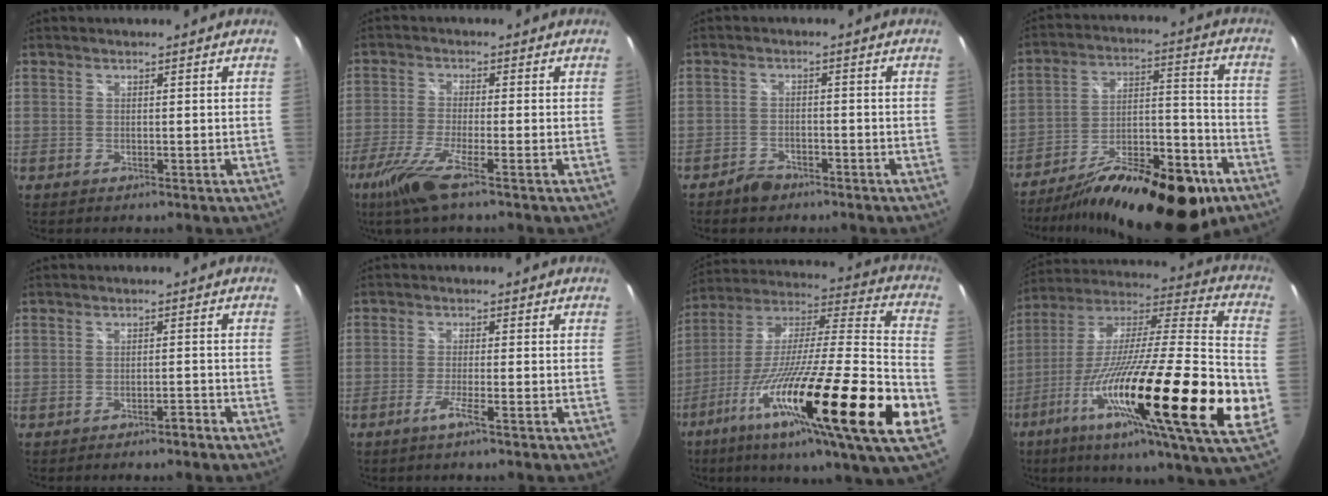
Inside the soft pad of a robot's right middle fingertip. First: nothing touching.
{"total": 8.5, "force": [-5.4, 0.2, 6.6], "torque": [-0.156, -0.027, -0.105]}
{"total": 3.5, "force": [-2.9, 1.8, 1.0], "torque": [-0.030, 0.006, -0.051]}
{"total": 24.5, "force": [-15.7, 8.4, 16.9], "torque": [-0.277, -0.018, -0.234]}
{"total": 1.6, "force": [-1.4, 0.2, 0.7], "torque": [-0.013, 0.001, -0.022]}
{"total": 3.0, "force": [-1.9, -0.5, 2.2], "torque": [-0.052, -0.007, -0.040]}
{"total": 32.4, "force": [-13.2, 3.2, 29.4], "torque": [-0.466, -0.072, -0.225]}
{"total": 33.8, "force": [-10.5, 4.2, 31.9], "torque": [-0.523, -0.071, -0.181]}